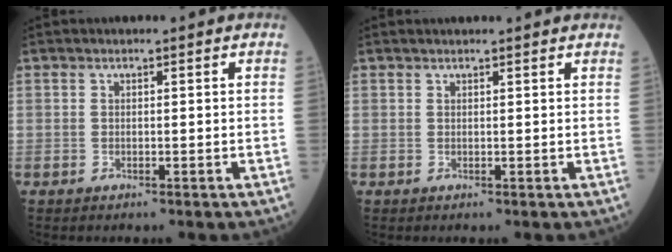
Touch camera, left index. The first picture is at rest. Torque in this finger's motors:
{"motor_torque": [0.86, -1.28, -0.11, 0.00]}